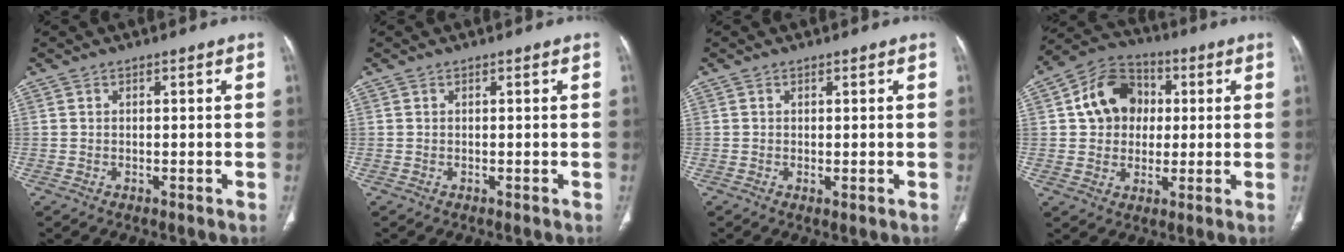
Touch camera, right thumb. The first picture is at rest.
{"total": 0.0}
{"total": 0.8, "force": [-0.1, 0.3, 0.8], "torque": [-0.019, -0.006, 0.001]}
{"total": 12.6, "force": [2.0, 10.4, 6.7], "torque": [-0.081, 0.014, 0.026]}